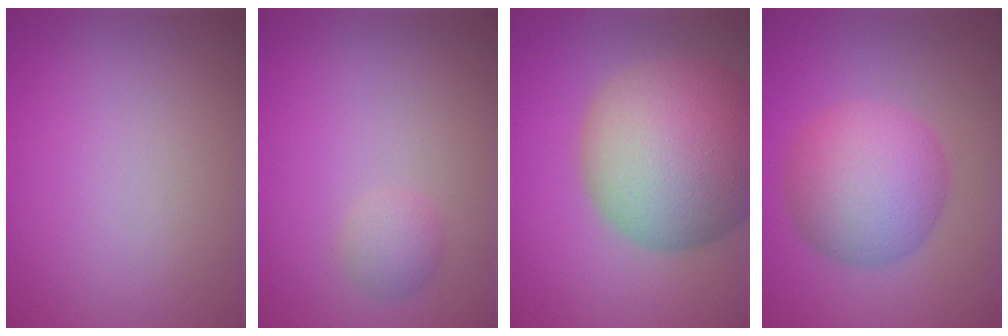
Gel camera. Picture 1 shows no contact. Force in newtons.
{"total": 1.5, "press": 1.5, "slide": 0.0}
{"total": 13.9, "press": 13.9, "slide": 0.9}
{"total": 6.8, "press": 6.7, "slide": 0.1}